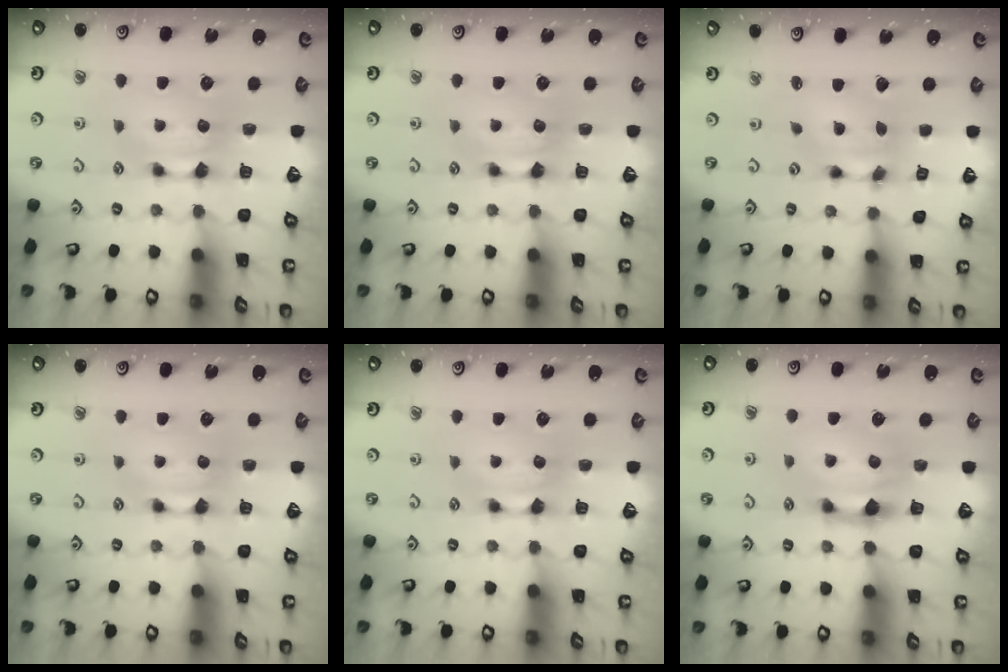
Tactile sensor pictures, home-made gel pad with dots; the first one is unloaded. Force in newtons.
{"total": 0.0}
{"total": 5.8, "press": 5.4, "slide": 2.1}
{"total": 0.0}
{"total": 0.0}
{"total": 2.5, "press": 2.0, "slide": 1.5}